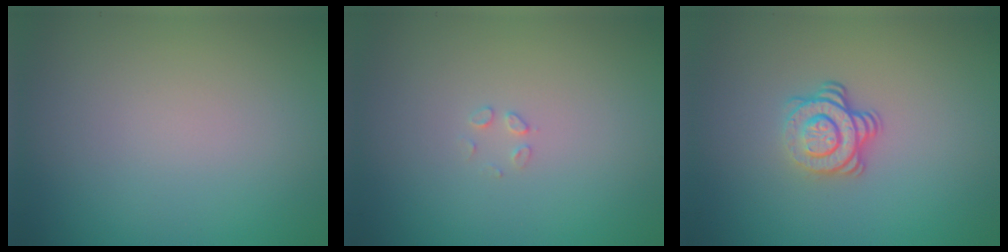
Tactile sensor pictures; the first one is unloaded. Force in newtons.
{"total": 0.8, "press": 0.8, "slide": 0.0}
{"total": 3.6, "press": 2.4, "slide": 2.7}